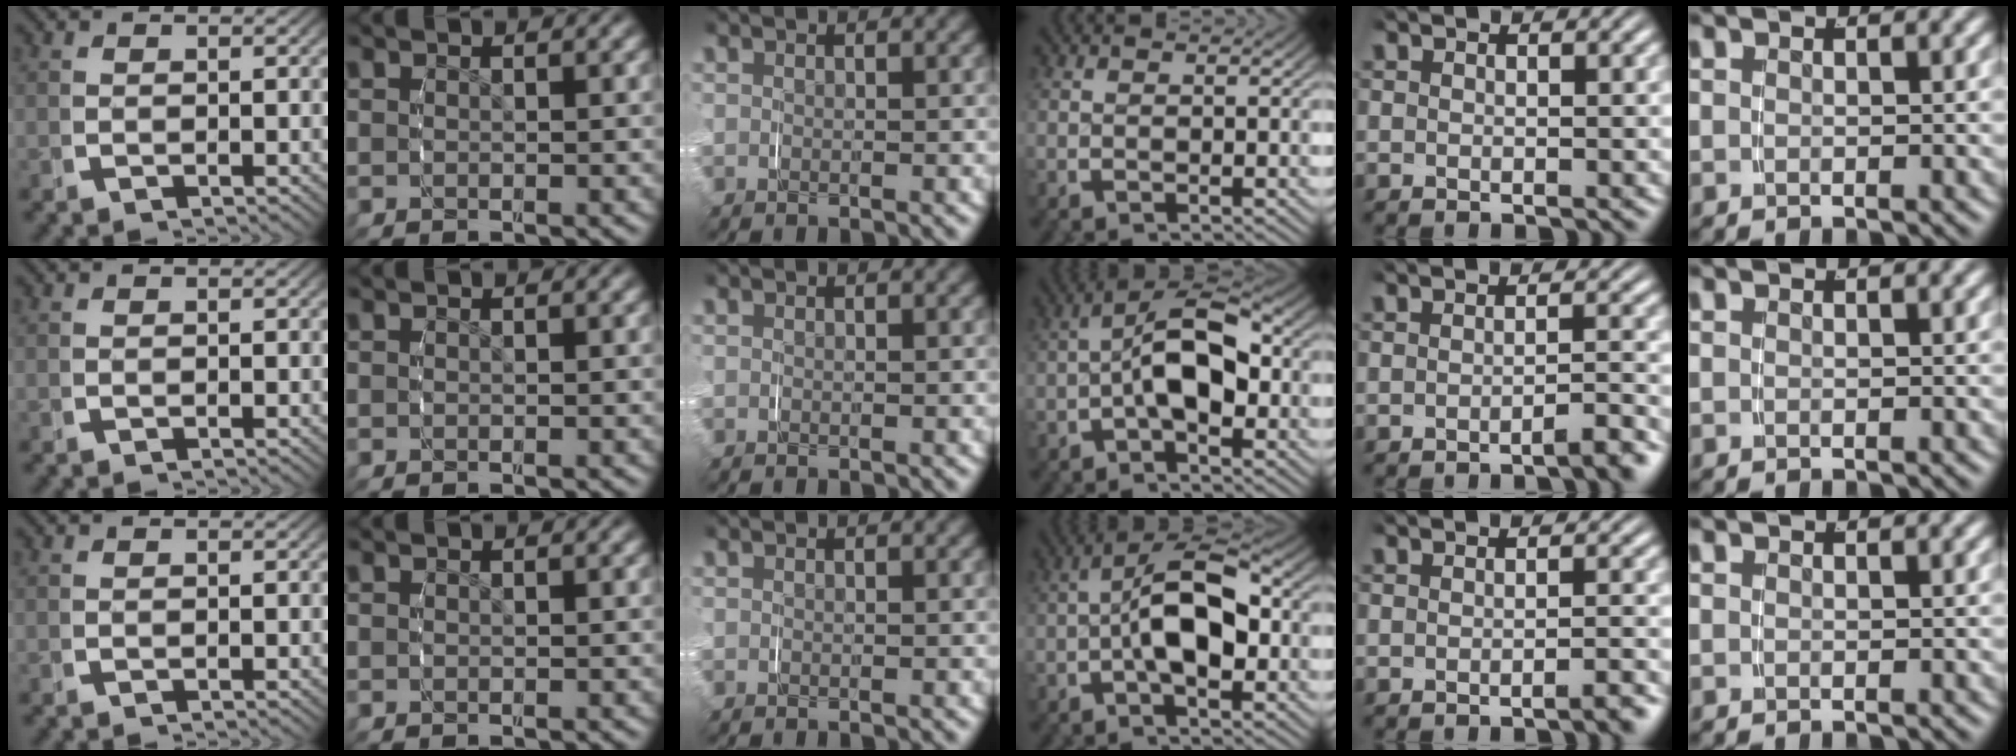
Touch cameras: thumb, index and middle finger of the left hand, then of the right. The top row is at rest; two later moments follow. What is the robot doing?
{"motion": "grasp_and_lifting", "object": "lipstick"}